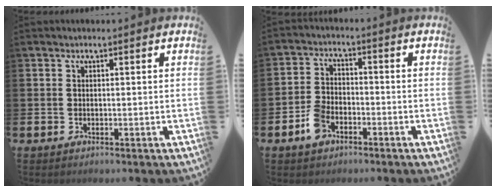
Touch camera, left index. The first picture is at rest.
{"total": 4.4, "force": [-2.7, 2.5, 2.4], "torque": [-0.052, 0.014, -0.050]}